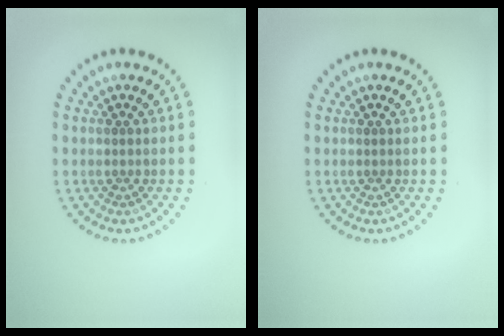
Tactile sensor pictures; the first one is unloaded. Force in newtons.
{"total": 0.0}